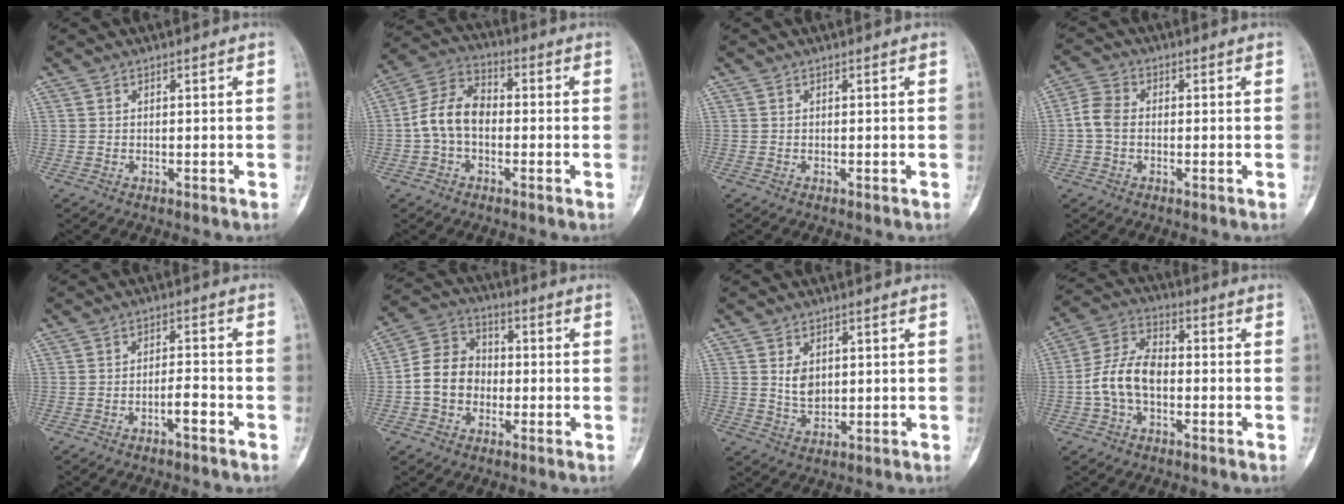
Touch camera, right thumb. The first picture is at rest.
{"total": 9.6, "force": [-1.2, 6.5, 7.0], "torque": [-0.125, 0.034, -0.034]}
{"total": 0.0}
{"total": 5.0, "force": [-0.4, 3.7, 3.3], "torque": [-0.066, 0.016, -0.016]}
{"total": 3.5, "force": [-2.0, 1.0, 2.6], "torque": [-0.046, 0.024, -0.034]}
{"total": 10.1, "force": [-1.5, 8.4, 5.4], "torque": [-0.079, 0.037, -0.038]}
{"total": 4.2, "force": [1.1, 2.9, 2.9], "torque": [-0.037, -0.011, 0.026]}
{"total": 10.0, "force": [-1.7, 6.3, 7.6], "torque": [-0.147, 0.034, -0.041]}